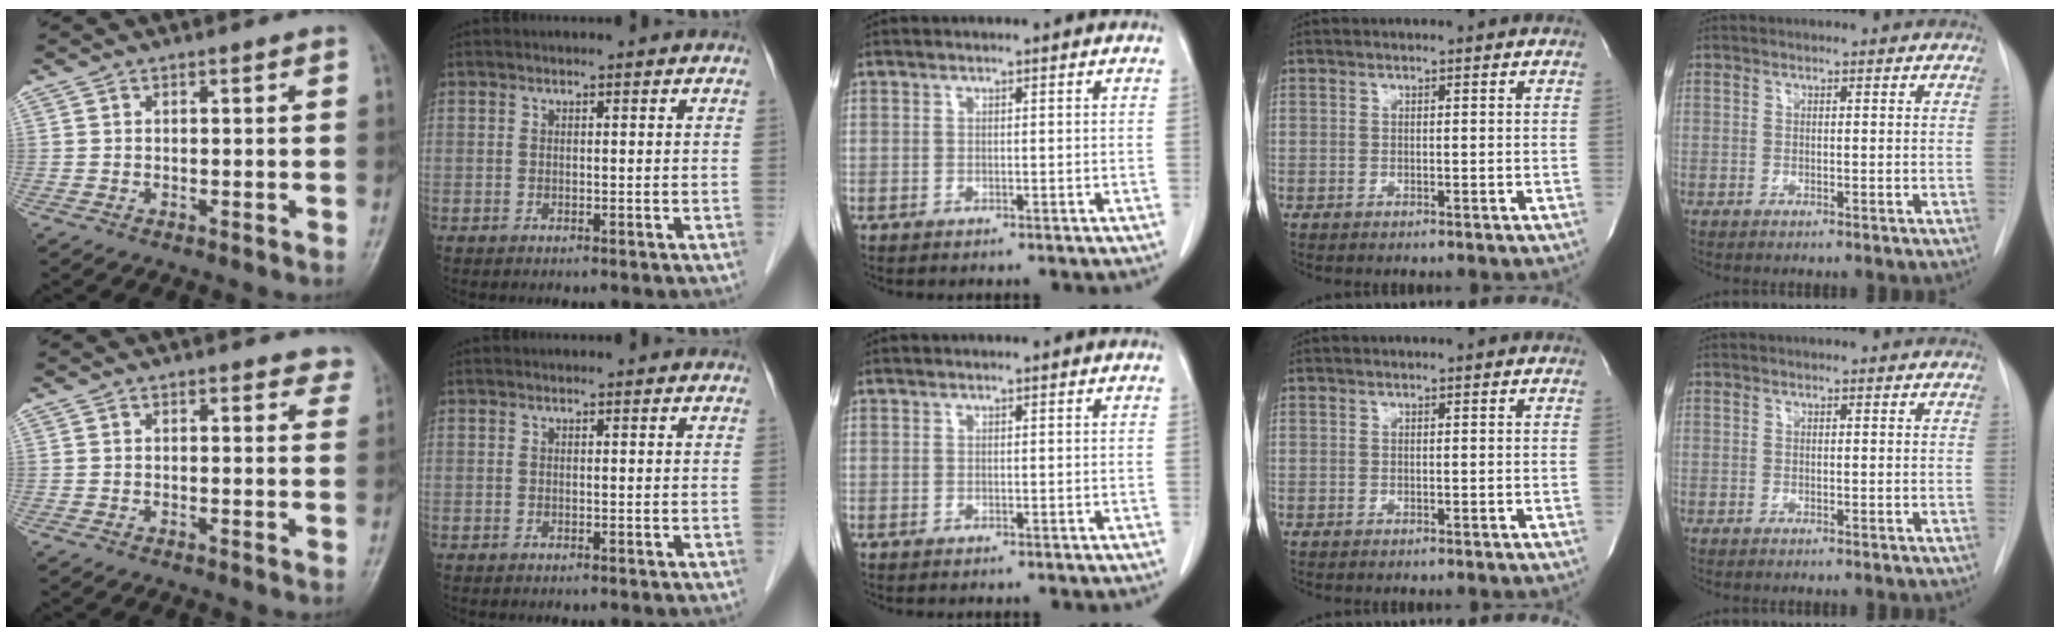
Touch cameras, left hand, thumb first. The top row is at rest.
{"thumb": {"total": 3.7, "force": [3.2, 1.5, 1.2], "torque": [0.020, -0.011, 0.023]}, "index": {"total": 1.2, "force": [1.2, 0.2, 0.2], "torque": [-0.013, 0.005, 0.009]}}